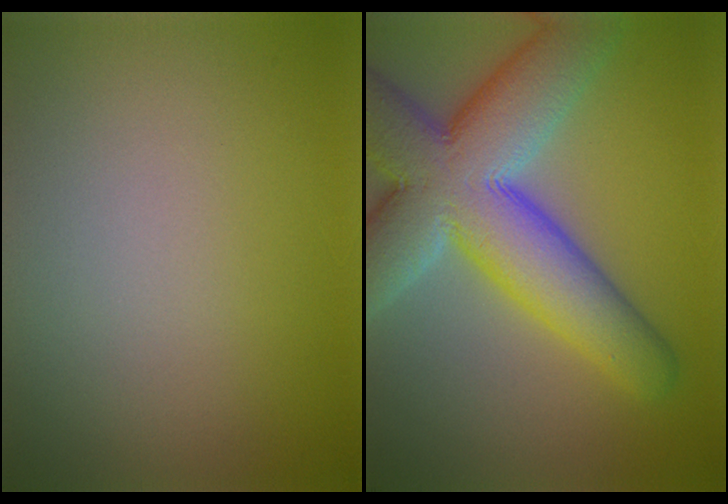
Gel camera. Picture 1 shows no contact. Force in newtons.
{"total": 12.9, "press": 12.9, "slide": 0.8}